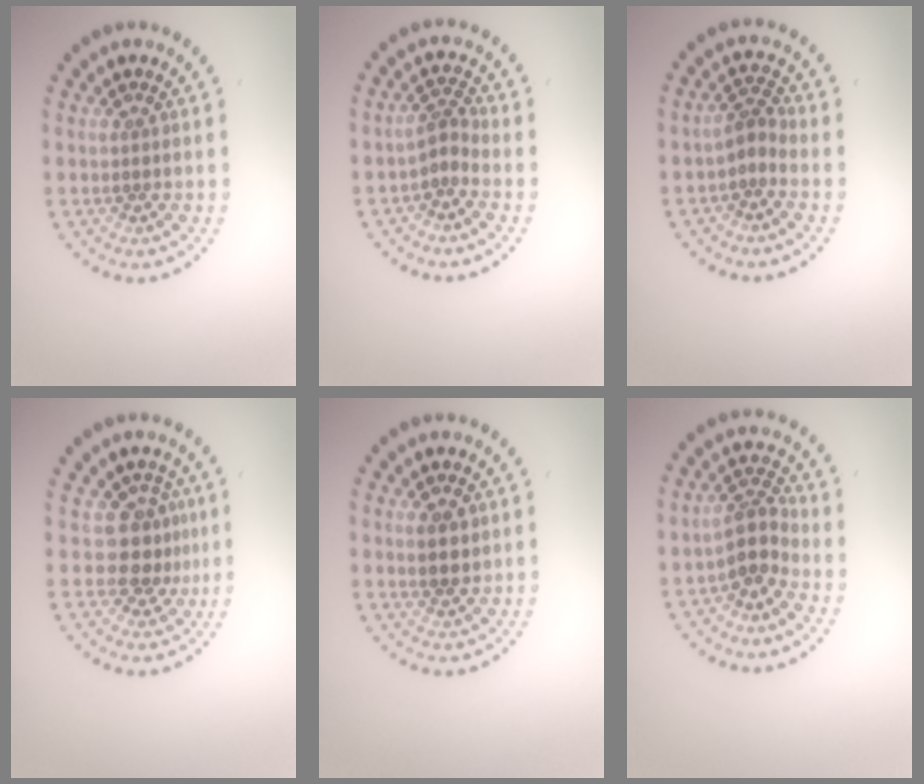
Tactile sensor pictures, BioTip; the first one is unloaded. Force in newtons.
{"total": 1.8, "press": 1.2, "slide": 1.4}
{"total": 2.0, "press": 1.3, "slide": 1.4}
{"total": 2.8, "press": 2.1, "slide": 1.9}
{"total": 1.9, "press": 1.8, "slide": 0.6}
{"total": 2.8, "press": 2.2, "slide": 1.8}